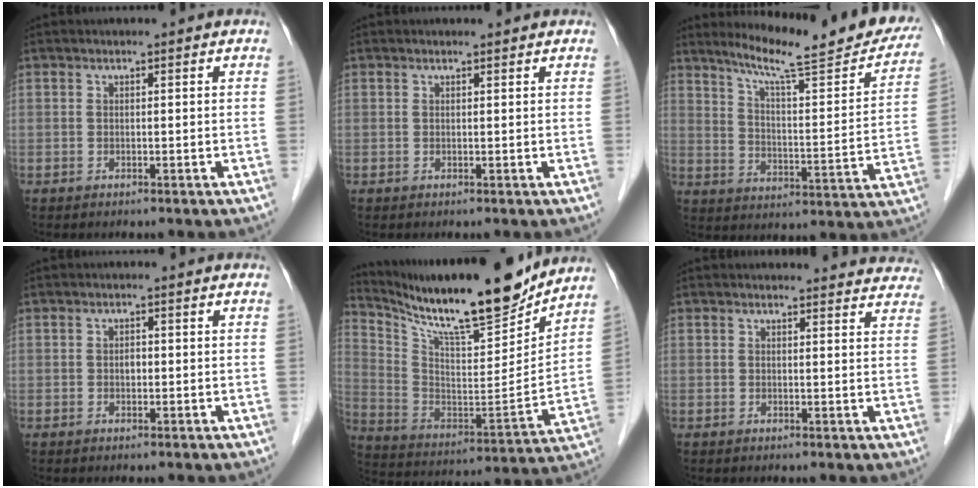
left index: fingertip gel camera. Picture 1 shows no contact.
{"total": 0.5, "force": [0.5, 0.1, 0.0], "torque": [-0.010, -0.002, 0.008]}
{"total": 21.0, "force": [18.2, 1.6, 10.3], "torque": [-0.150, -0.043, 0.245]}
{"total": 1.1, "force": [-0.1, 0.7, 0.8], "torque": [-0.013, 0.002, -0.002]}
{"total": 21.8, "force": [18.8, 2.6, 10.7], "torque": [-0.201, -0.023, 0.306]}
{"total": 11.5, "force": [11.2, 2.2, 1.4], "torque": [0.020, -0.020, 0.093]}